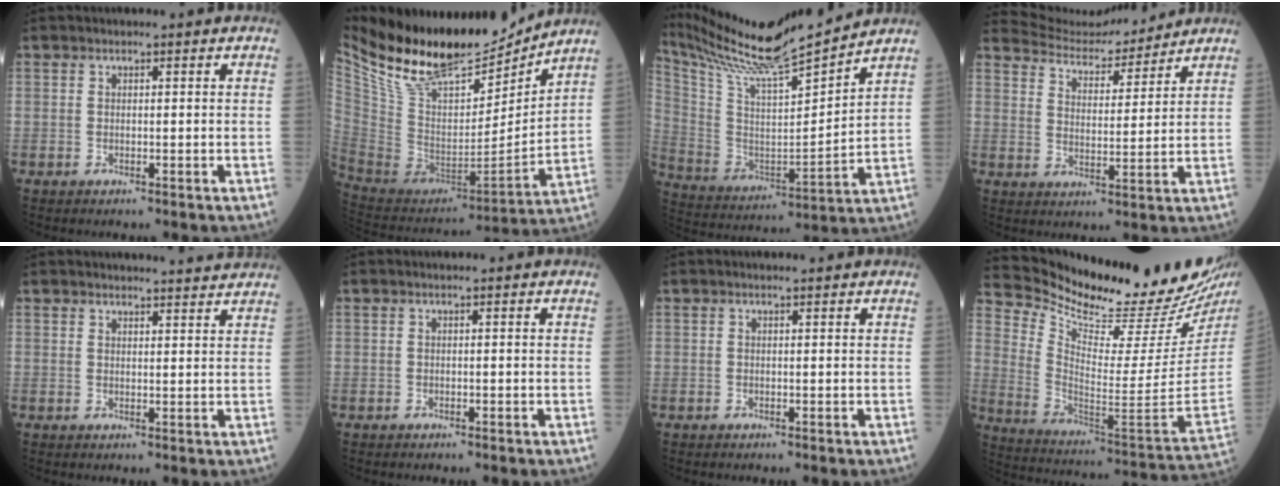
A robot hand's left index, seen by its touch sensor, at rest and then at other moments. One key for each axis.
{"total": 25.6, "fx": 21.7, "fy": 7.1, "fz": 11.5, "tx": -0.231, "ty": -0.018, "tz": 0.370}
{"total": 19.3, "fx": 17.6, "fy": -0.2, "fz": 7.9, "tx": -0.161, "ty": -0.023, "tz": 0.308}
{"total": 10.0, "fx": 9.9, "fy": 1.0, "fz": 1.1, "tx": -0.029, "ty": 0.009, "tz": 0.163}
{"total": 6.2, "fx": 6.1, "fy": 0.5, "fz": 0.8, "tx": -0.001, "ty": 0.007, "tz": 0.062}
{"total": 0.0}
{"total": 0.5, "fx": 0.4, "fy": 0.0, "fz": 0.2, "tx": -0.005, "ty": 0.001, "tz": 0.006}
{"total": 25.1, "fx": 22.6, "fy": 1.0, "fz": 10.8, "tx": -0.187, "ty": -0.110, "tz": 0.331}